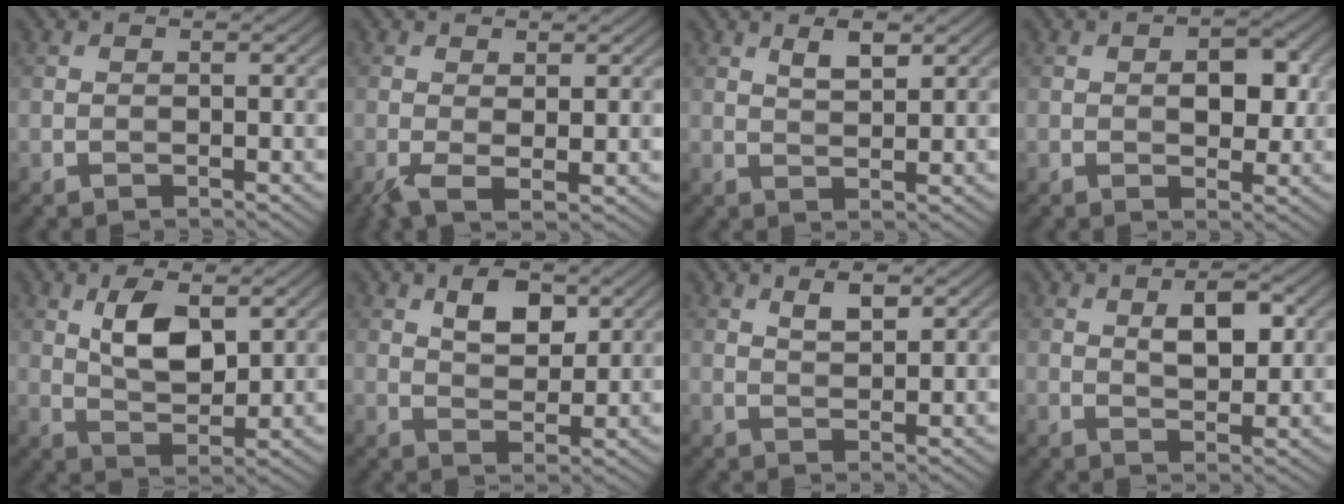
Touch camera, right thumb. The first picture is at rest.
{"total": 3.2, "force": [-0.5, 1.2, 2.9], "torque": [-0.072, -0.006, -0.009]}
{"total": 2.9, "force": [1.7, 1.0, 2.1], "torque": [-0.041, -0.002, 0.034]}
{"total": 4.4, "force": [0.4, 2.6, 3.5], "torque": [-0.052, -0.002, 0.004]}
{"total": 6.5, "force": [2.4, 3.2, 5.1], "torque": [-0.100, -0.004, 0.046]}
{"total": 4.9, "force": [2.4, 2.7, 3.3], "torque": [-0.059, -0.003, 0.043]}
{"total": 2.6, "force": [1.6, 0.9, 1.8], "torque": [-0.036, -0.002, 0.032]}
{"total": 4.6, "force": [1.5, 2.1, 3.8], "torque": [-0.066, -0.002, 0.027]}